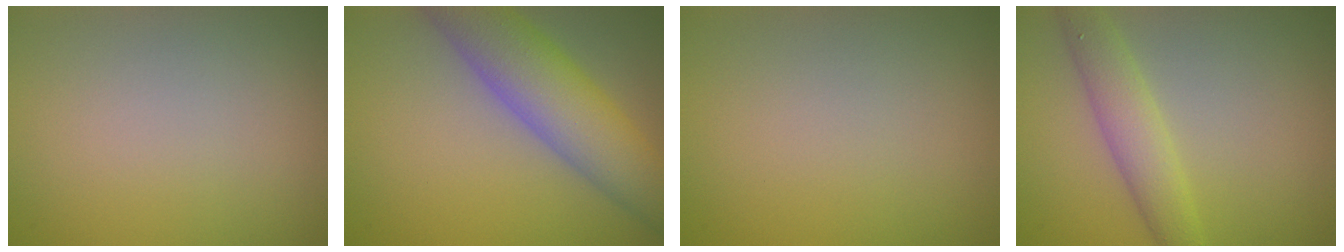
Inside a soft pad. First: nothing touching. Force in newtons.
{"total": 7.6, "press": 7.6, "slide": 0.4}
{"total": 0.0}
{"total": 3.4, "press": 3.4, "slide": 0.1}